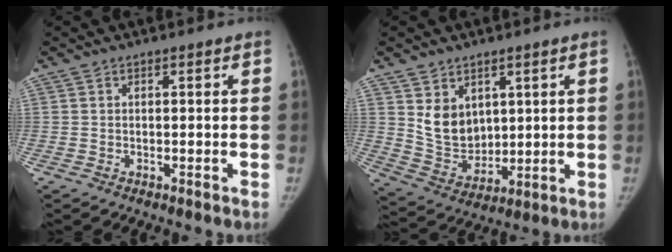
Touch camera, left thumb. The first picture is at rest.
{"total": 9.3, "force": [3.6, 7.0, 5.0], "torque": [-0.059, -0.035, 0.089]}